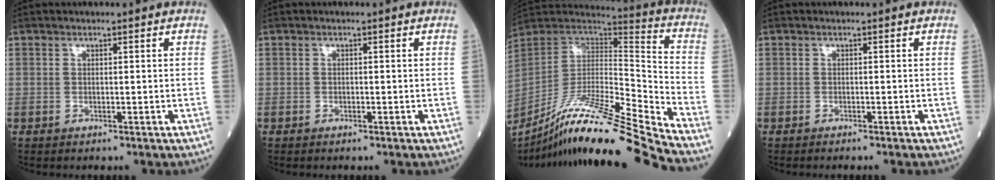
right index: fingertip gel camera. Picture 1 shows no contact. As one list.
[{"total": 0.0}, {"total": 23.6, "force": [-20.0, -2.2, 12.2], "torque": [-0.212, -0.025, -0.354]}, {"total": 1.7, "force": [-1.5, -0.1, 0.7], "torque": [-0.008, 0.001, -0.018]}]